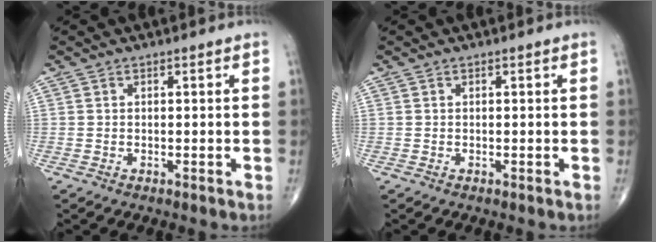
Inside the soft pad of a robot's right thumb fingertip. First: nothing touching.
{"total": 0.0}